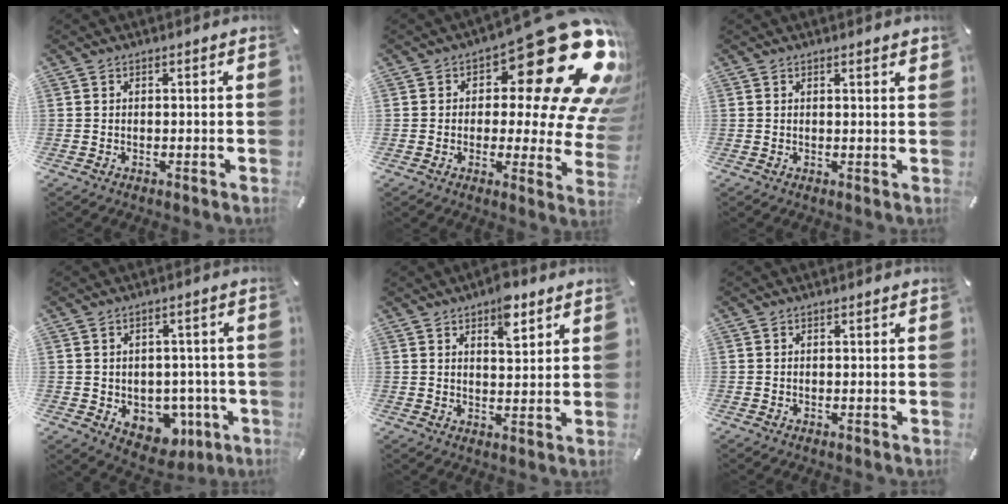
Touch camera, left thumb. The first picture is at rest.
{"total": 27.7, "force": [12.1, 11.0, 22.4], "torque": [-0.283, -0.092, 0.203]}
{"total": 1.0, "force": [0.8, 0.0, 0.6], "torque": [-0.013, -0.002, 0.014]}
{"total": 8.4, "force": [-1.9, 7.2, 4.0], "torque": [-0.035, 0.006, -0.022]}
{"total": 6.9, "force": [4.5, 3.2, 4.2], "torque": [-0.045, -0.022, 0.072]}
{"total": 0.0}